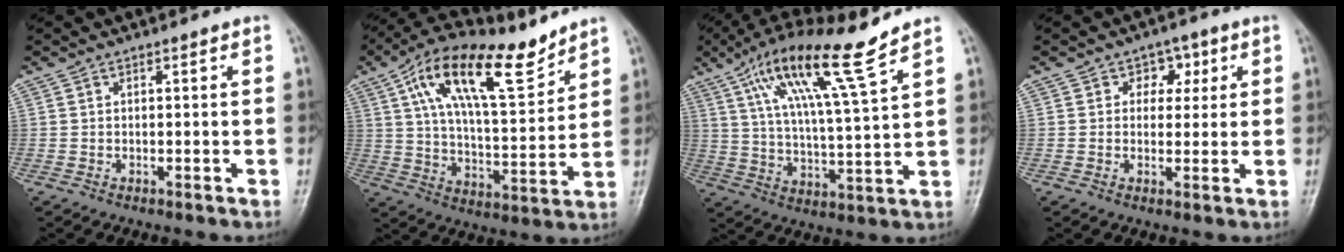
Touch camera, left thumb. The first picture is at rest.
{"total": 18.8, "force": [10.7, 7.3, 13.6], "torque": [-0.205, -0.035, 0.191]}
{"total": 15.2, "force": [9.6, 1.0, 11.7], "torque": [-0.211, -0.036, 0.174]}
{"total": 4.4, "force": [1.6, 3.6, 2.0], "torque": [0.012, -0.001, 0.017]}